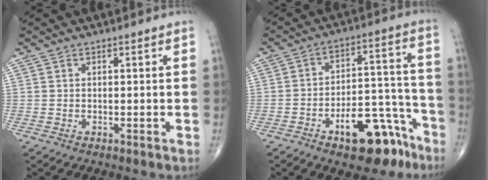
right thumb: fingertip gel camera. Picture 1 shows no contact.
{"total": 15.4, "force": [-9.2, 6.9, 10.2], "torque": [-0.106, 0.087, -0.130]}